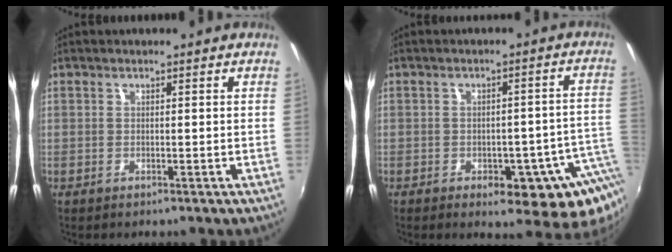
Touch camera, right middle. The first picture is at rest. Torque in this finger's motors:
{"motor_torque": [1.09, -1.04, 0.23, 0.05]}